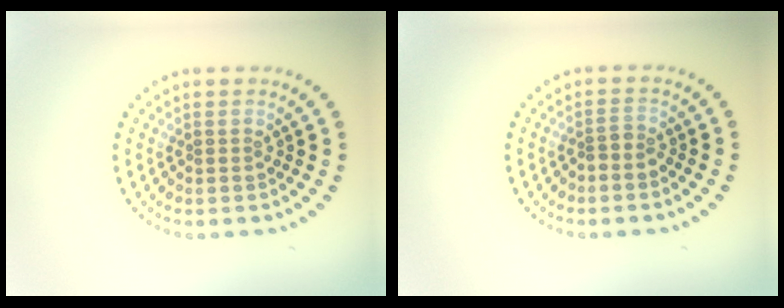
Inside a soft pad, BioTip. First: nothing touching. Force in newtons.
{"total": 1.0, "press": 0.6, "slide": 0.7}